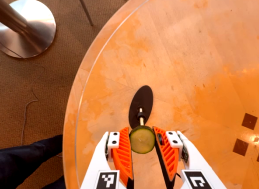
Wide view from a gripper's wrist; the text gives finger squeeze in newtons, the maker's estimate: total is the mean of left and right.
{"total": 8.8, "left": 8.7, "right": 8.9}